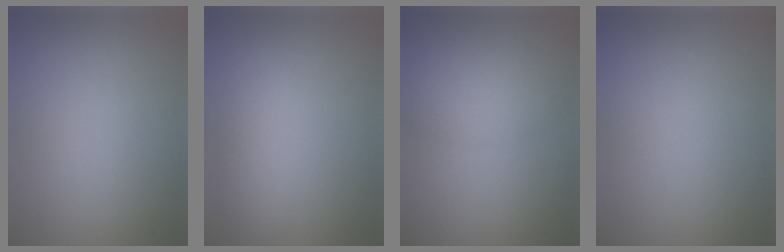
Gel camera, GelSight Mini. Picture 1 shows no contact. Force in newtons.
{"total": 3.1, "press": 3.1, "slide": 0.1}
{"total": 2.7, "press": 2.7, "slide": 0.1}
{"total": 0.0}